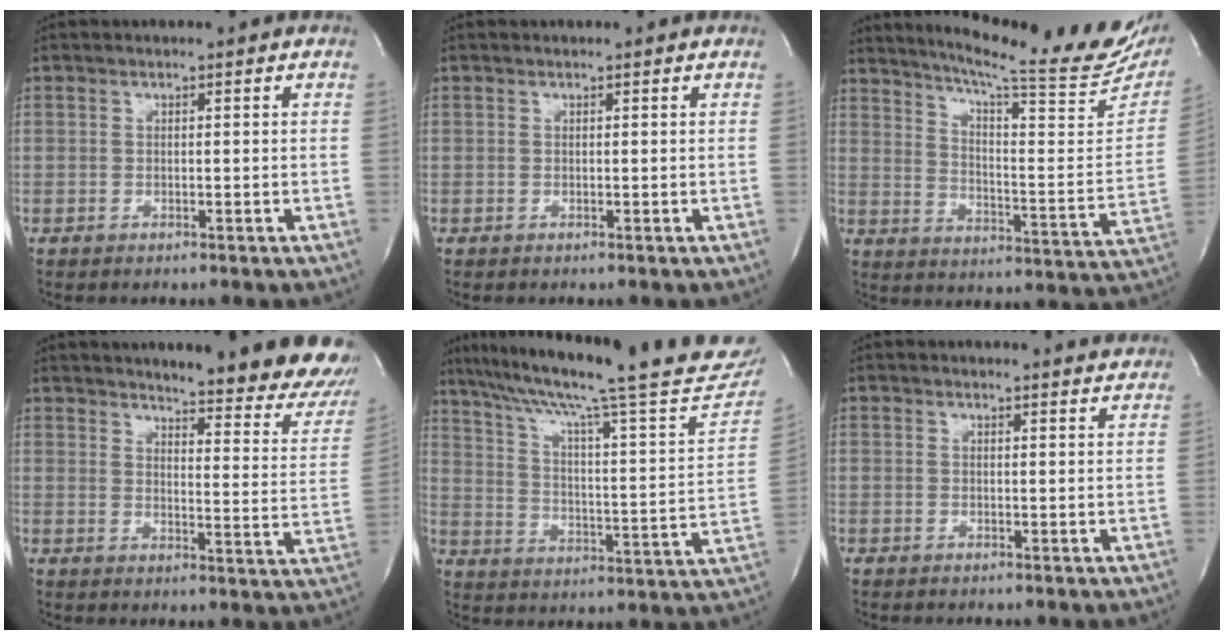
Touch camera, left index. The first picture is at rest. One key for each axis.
{"total": 0.0}
{"total": 24.9, "fx": 21.5, "fy": 1.1, "fz": 12.6, "tx": -0.195, "ty": -0.079, "tz": 0.279}
{"total": 22.4, "fx": 20.1, "fy": 3.0, "fz": 9.4, "tx": -0.115, "ty": -0.092, "tz": 0.225}
{"total": 30.4, "fx": 25.1, "fy": 2.4, "fz": 17.0, "tx": -0.260, "ty": -0.042, "tz": 0.330}
{"total": 4.6, "fx": 4.6, "fy": 0.4, "fz": 0.4, "tx": -0.008, "ty": -0.004, "tz": 0.036}